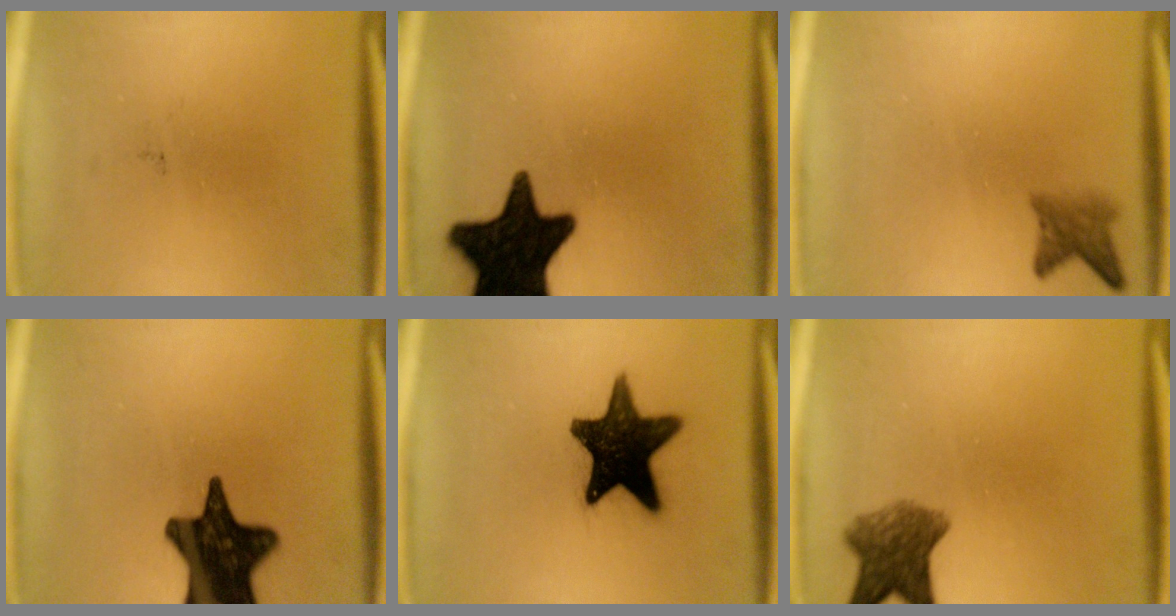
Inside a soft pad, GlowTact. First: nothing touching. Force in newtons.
{"total": 18.2}
{"total": 2.8}
{"total": 16.6}
{"total": 16.3}
{"total": 6.5}